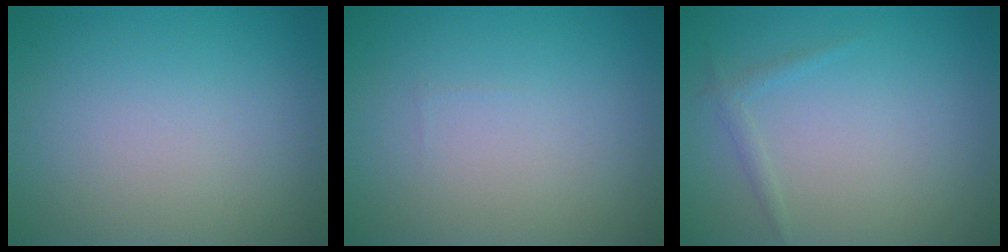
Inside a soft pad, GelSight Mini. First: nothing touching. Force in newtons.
{"total": 0.0}
{"total": 0.9, "press": 0.9, "slide": 0.1}